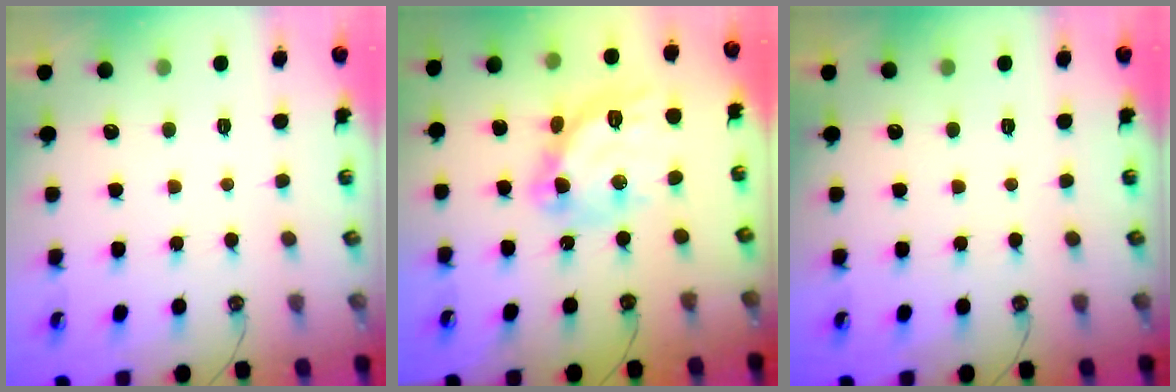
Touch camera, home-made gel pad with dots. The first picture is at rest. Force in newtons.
{"total": 15.7, "press": 15.6, "slide": 1.4}
{"total": 0.0}